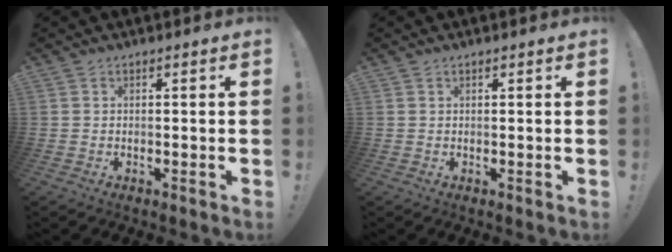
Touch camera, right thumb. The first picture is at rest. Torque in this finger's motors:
{"motor_torque": [0.22, 0.16, -0.09, 0.03, 0.03]}